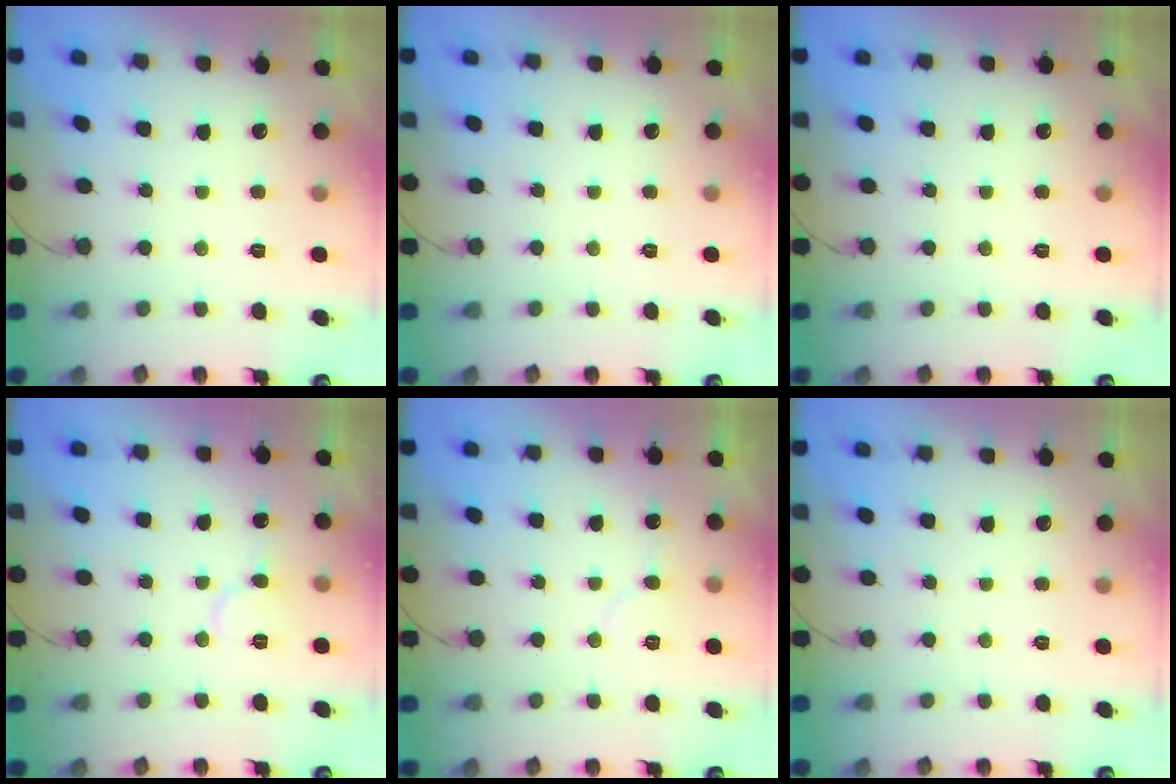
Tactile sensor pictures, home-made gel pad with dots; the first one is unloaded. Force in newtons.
{"total": 0.0}
{"total": 0.0}
{"total": 6.9, "press": 6.9, "slide": 0.4}
{"total": 4.5, "press": 4.5, "slide": 0.4}
{"total": 0.0}